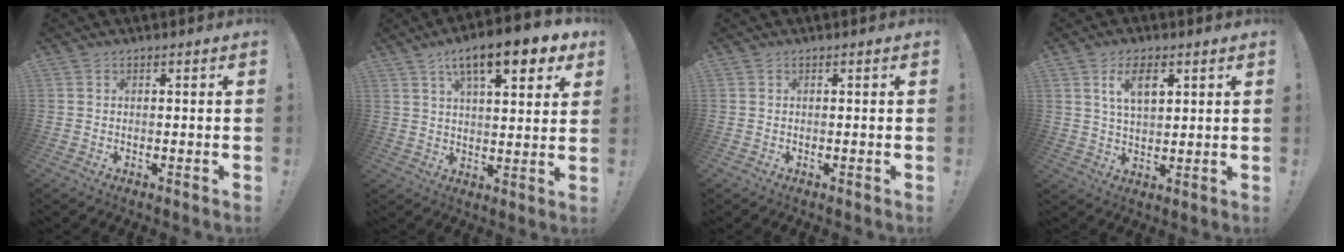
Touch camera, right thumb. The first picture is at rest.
{"total": 14.0, "force": [7.7, 4.2, 10.9], "torque": [-0.167, -0.033, 0.122]}
{"total": 0.0}
{"total": 7.7, "force": [3.4, 3.8, 5.8], "torque": [-0.096, -0.005, 0.058]}